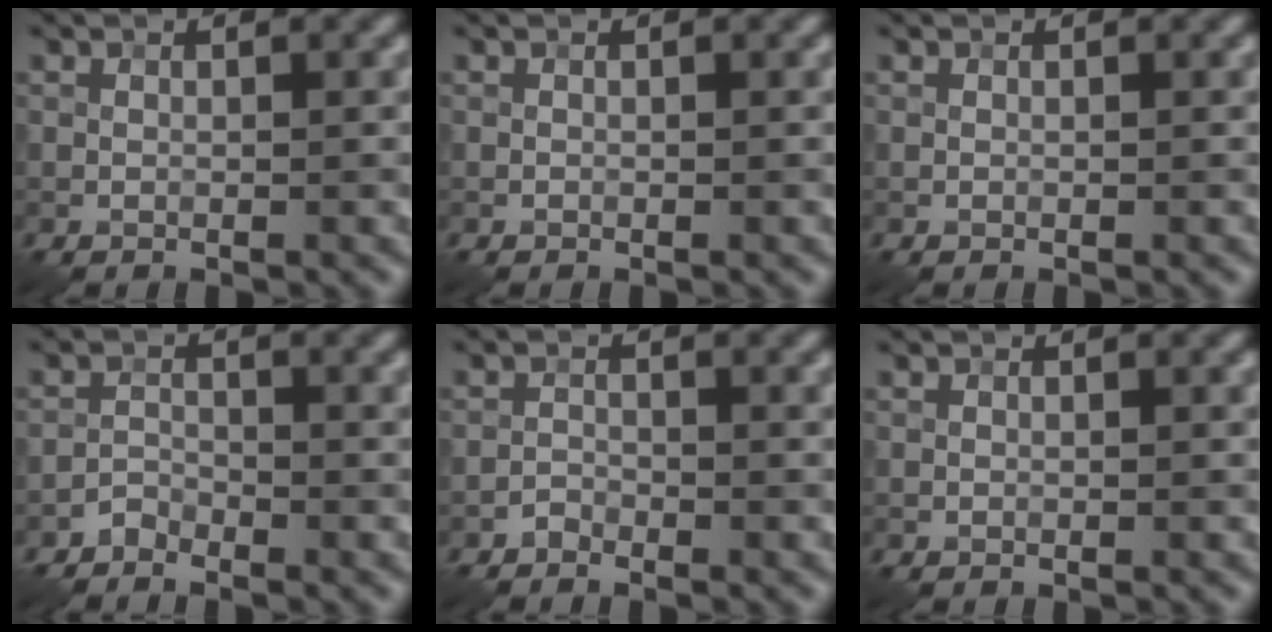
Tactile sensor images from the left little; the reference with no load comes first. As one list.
[{"total": 0.0}, {"total": 0.0}, {"total": 1.4, "force": [-1.3, 0.4, 0.1], "torque": [0.002, 0.007, -0.028]}, {"total": 0.9, "force": [-0.9, 0.3, 0.0], "torque": [0.004, 0.004, -0.019]}, {"total": 0.0}]